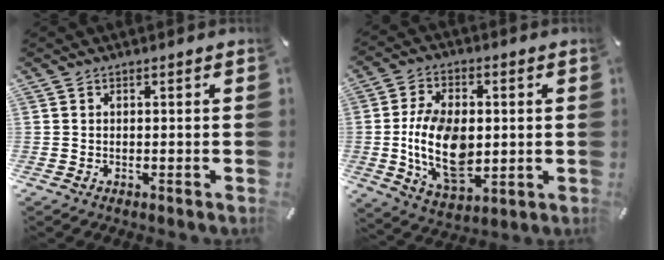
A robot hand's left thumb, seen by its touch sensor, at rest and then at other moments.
{"total": 16.5, "force": [-0.7, 10.5, 12.8], "torque": [-0.250, -0.006, -0.012]}